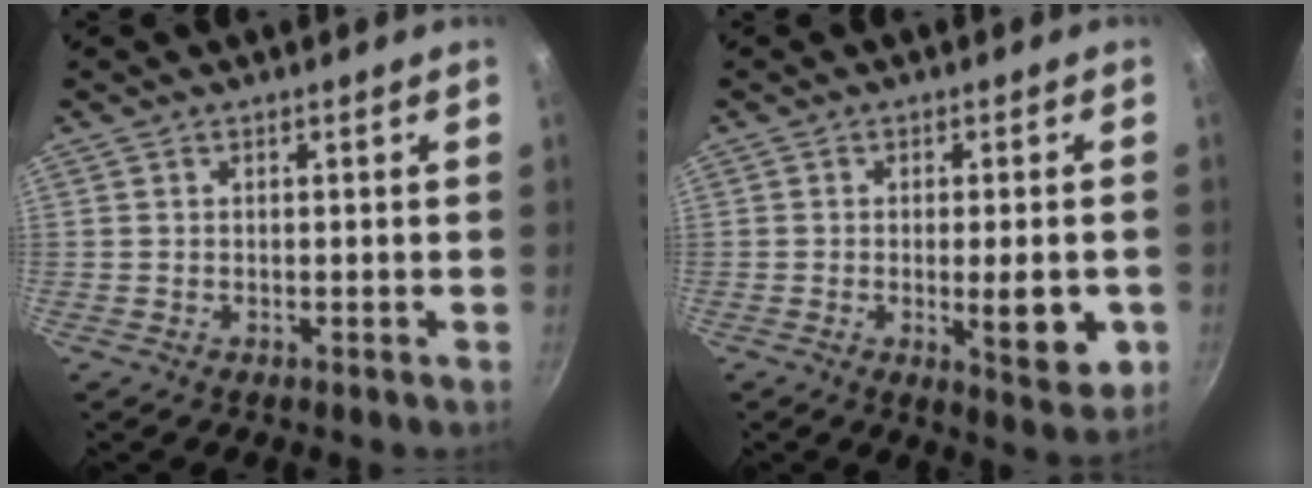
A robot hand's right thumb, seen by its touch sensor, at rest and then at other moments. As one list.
[{"total": 9.2, "force": [-2.0, 2.9, 8.5], "torque": [-0.102, -0.007, -0.022]}]